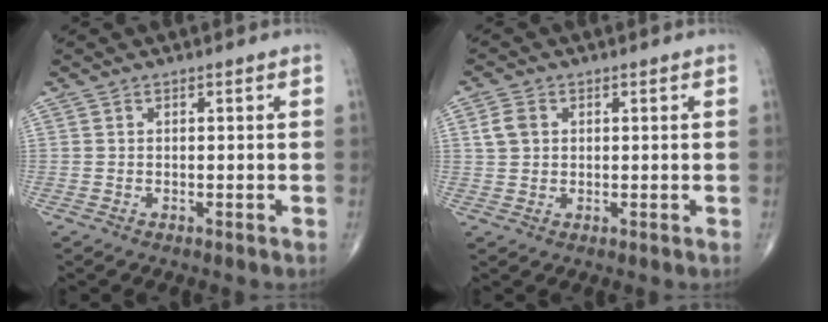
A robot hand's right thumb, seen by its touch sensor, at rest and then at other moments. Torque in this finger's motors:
{"motor_torque": [-0.02, 0.05, 0.03, 0.01, 0.04]}